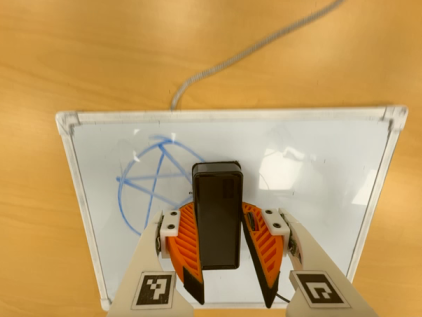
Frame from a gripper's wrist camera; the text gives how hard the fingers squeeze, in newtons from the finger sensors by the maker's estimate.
{"total": 10.2, "left": 11.6, "right": 8.7}